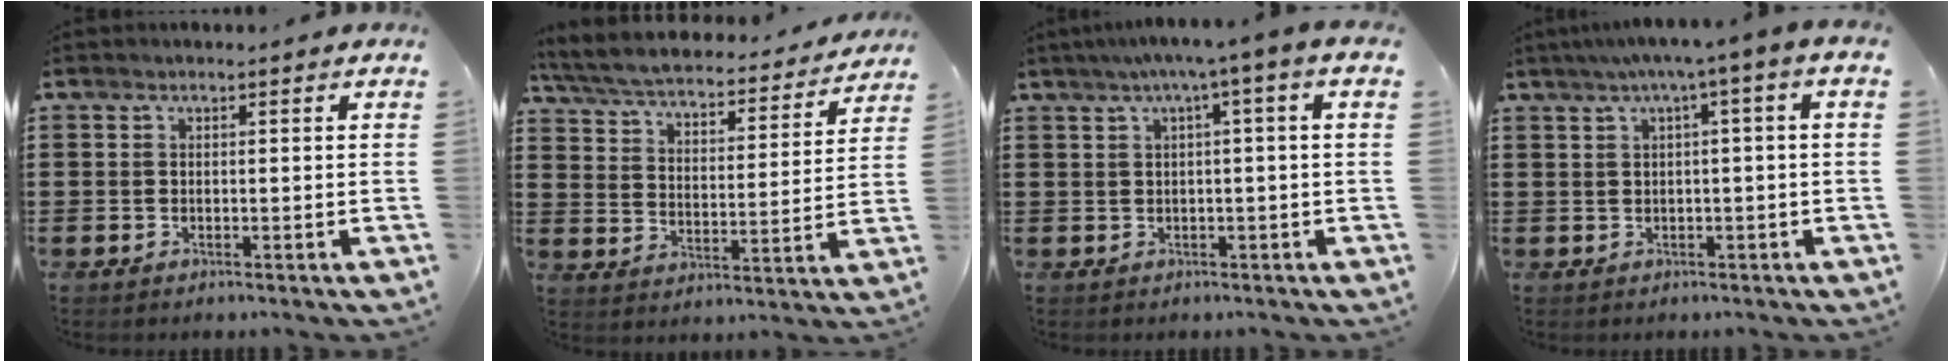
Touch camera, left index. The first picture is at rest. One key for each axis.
{"total": 4.8, "fx": 4.5, "fy": 0.4, "fz": 1.5, "tx": -0.053, "ty": -0.033, "tz": 0.071}
{"total": 3.3, "fx": -0.1, "fy": -0.5, "fz": 3.3, "tx": -0.059, "ty": -0.005, "tz": -0.008}
{"total": 3.1, "fx": -0.2, "fy": -0.4, "fz": 3.1, "tx": -0.054, "ty": -0.004, "tz": -0.010}